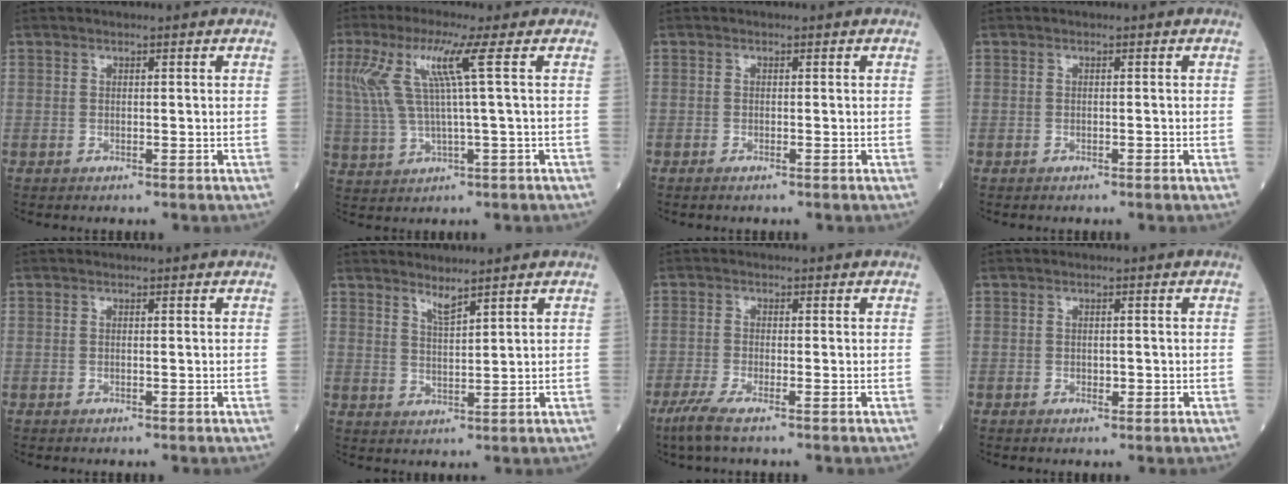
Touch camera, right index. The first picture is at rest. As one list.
[{"total": 9.1, "force": [2.8, -0.5, 8.6], "torque": [-0.201, 0.016, 0.061]}, {"total": 0.7, "force": [-0.4, 0.2, 0.5], "torque": [-0.013, -0.003, -0.005]}, {"total": 0.0}, {"total": 0.0}, {"total": 2.7, "force": [2.4, -0.3, 1.1], "torque": [-0.025, -0.015, 0.050]}, {"total": 4.3, "force": [-2.8, 0.4, 3.2], "torque": [-0.078, -0.016, -0.057]}, {"total": 1.3, "force": [-0.3, 0.7, 1.0], "torque": [-0.020, -0.002, -0.001]}]